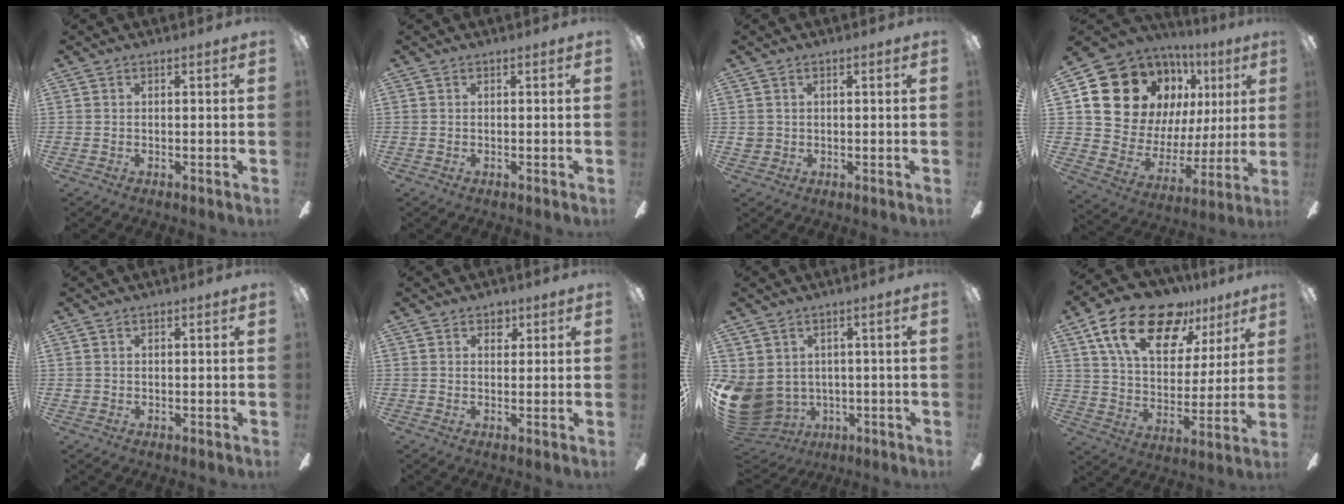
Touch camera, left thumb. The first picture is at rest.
{"total": 0.0}
{"total": 1.9, "force": [0.1, 1.8, 0.4], "torque": [-0.010, 0.004, 0.002]}
{"total": 17.4, "force": [9.7, 12.4, 7.3], "torque": [-0.145, -0.062, 0.192]}
{"total": 0.7, "force": [0.0, 0.7, 0.2], "torque": [-0.004, 0.006, 0.000]}
{"total": 2.8, "force": [1.7, 2.0, 1.0], "torque": [-0.002, -0.005, 0.026]}
{"total": 9.5, "force": [-0.7, 8.3, 4.5], "torque": [-0.143, -0.009, -0.010]}
{"total": 21.0, "force": [13.2, 10.7, 12.3], "torque": [-0.213, -0.063, 0.231]}